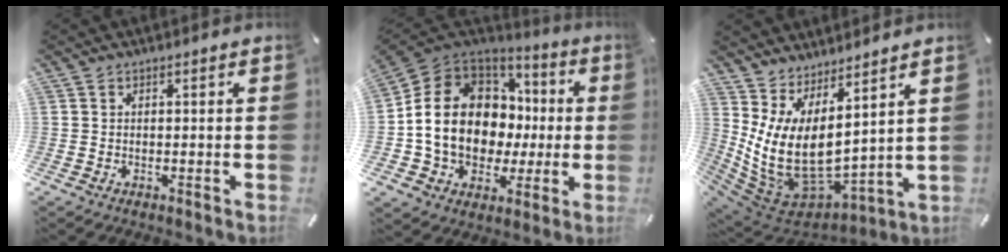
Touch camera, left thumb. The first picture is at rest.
{"total": 16.2, "force": [0.3, 13.2, 9.3], "torque": [-0.195, -0.010, 0.011]}
{"total": 11.8, "force": [2.0, 6.8, 9.4], "torque": [-0.224, -0.059, 0.045]}